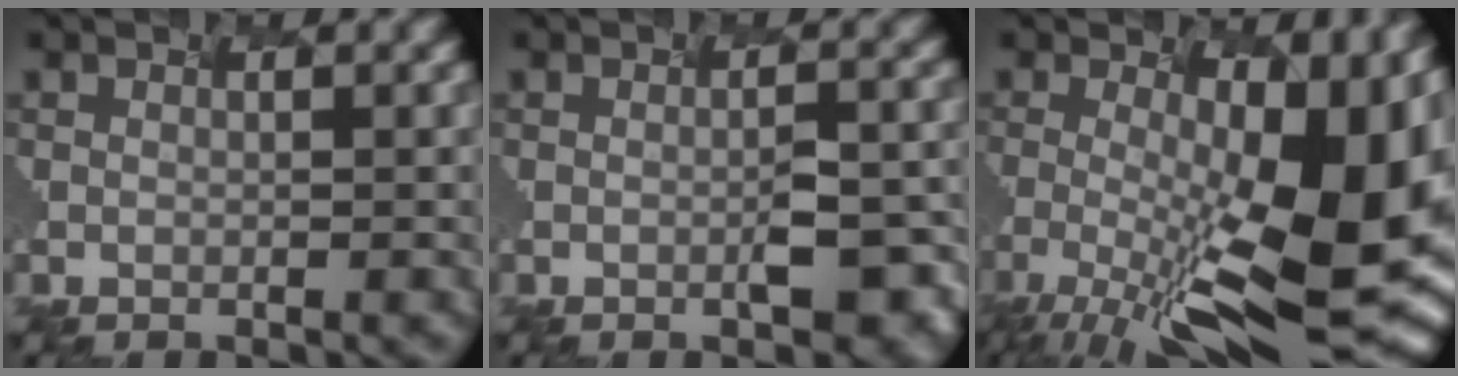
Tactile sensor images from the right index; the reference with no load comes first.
{"total": 3.5, "force": [-1.5, 0.5, 3.1], "torque": [-0.063, -0.017, 0.009]}
{"total": 13.2, "force": [-2.9, 4.4, 12.0], "torque": [-0.193, -0.016, -0.017]}